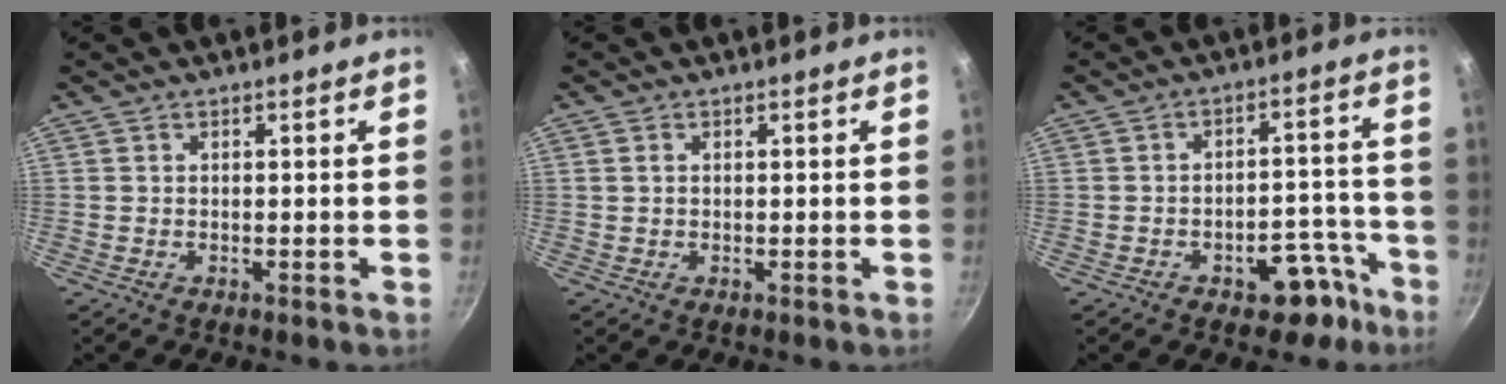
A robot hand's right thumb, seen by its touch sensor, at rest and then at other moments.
{"total": 1.0, "force": [0.2, 0.7, 0.7], "torque": [-0.014, 0.000, 0.005]}
{"total": 8.9, "force": [-5.3, 4.9, 5.1], "torque": [-0.037, 0.055, -0.068]}